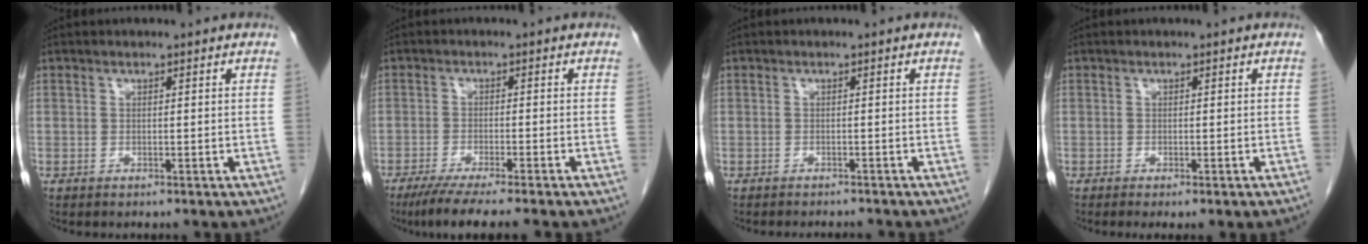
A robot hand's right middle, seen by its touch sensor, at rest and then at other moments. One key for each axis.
{"total": 7.7, "fx": -6.1, "fy": -0.5, "fz": 4.7, "tx": -0.065, "ty": -0.019, "tz": -0.097}
{"total": 3.1, "fx": -3.0, "fy": 0.3, "fz": 0.7, "tx": -0.007, "ty": -0.007, "tz": -0.038}
{"total": 2.2, "fx": -1.5, "fy": -0.2, "fz": 1.6, "tx": -0.018, "ty": -0.007, "tz": -0.019}